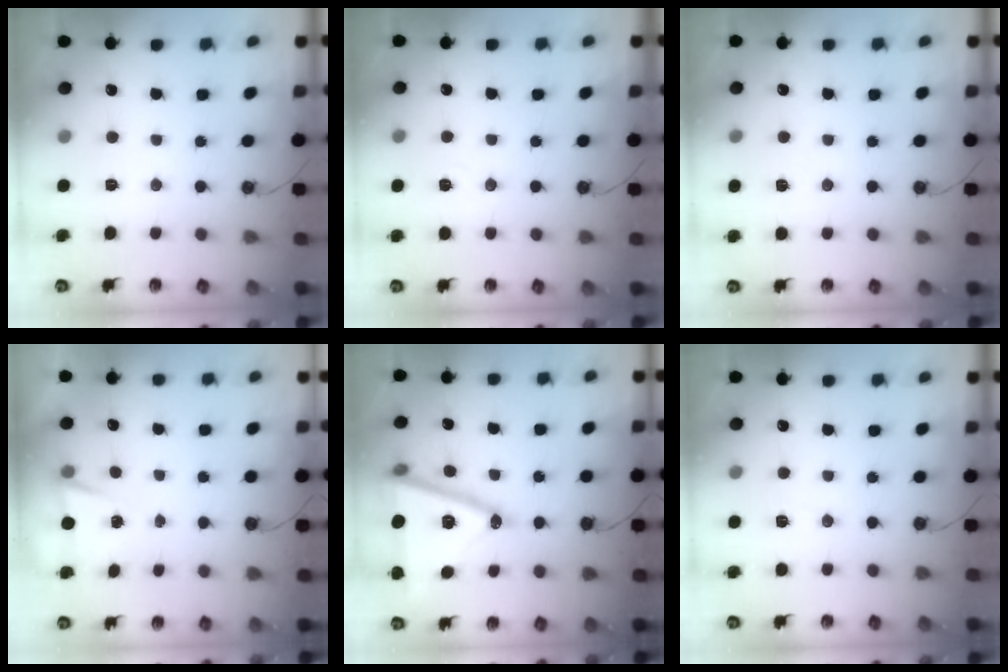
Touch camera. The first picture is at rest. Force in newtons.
{"total": 5.2, "press": 4.8, "slide": 1.8}
{"total": 5.4, "press": 3.6, "slide": 4.0}
{"total": 2.7, "press": 1.5, "slide": 2.2}
{"total": 21.2, "press": 20.9, "slide": 3.5}
{"total": 4.4, "press": 4.3, "slide": 0.8}